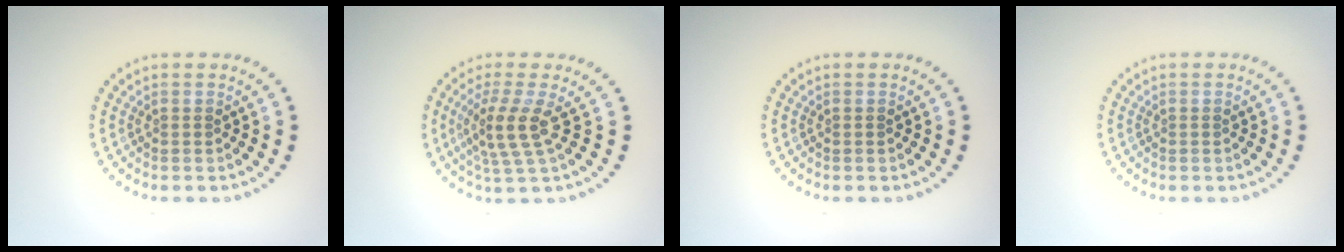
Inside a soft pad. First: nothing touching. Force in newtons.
{"total": 3.3, "press": 2.8, "slide": 1.7}
{"total": 0.0}
{"total": 0.0}